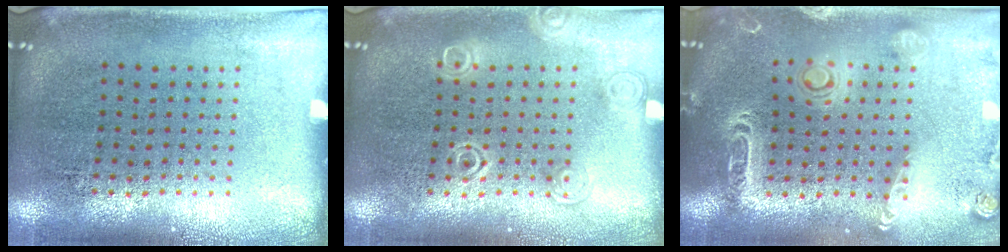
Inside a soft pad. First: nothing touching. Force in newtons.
{"total": 1.7, "press": 1.7, "slide": 0.3}
{"total": 2.0, "press": 1.9, "slide": 0.7}